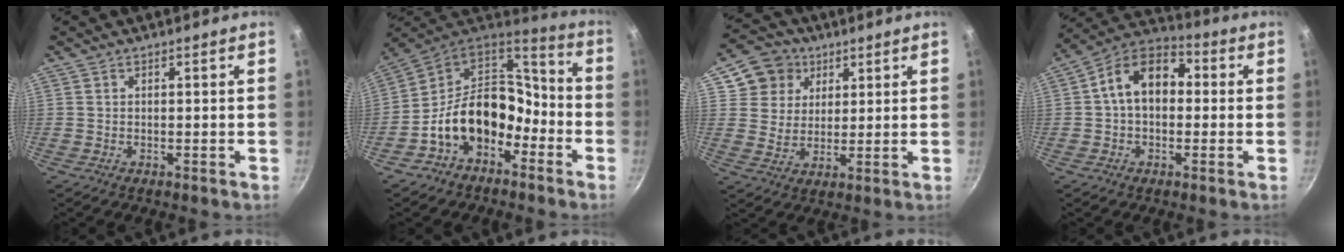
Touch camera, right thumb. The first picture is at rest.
{"total": 17.4, "force": [-6.2, 12.4, 10.6], "torque": [-0.145, 0.077, -0.117]}
{"total": 9.5, "force": [4.6, 8.0, 2.4], "torque": [-0.010, -0.004, 0.075]}
{"total": 12.5, "force": [1.1, 8.6, 8.9], "torque": [-0.111, 0.037, -0.005]}